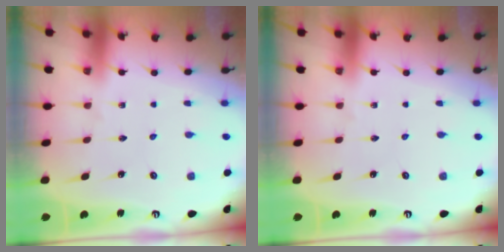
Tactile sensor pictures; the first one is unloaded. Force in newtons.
{"total": 0.0}